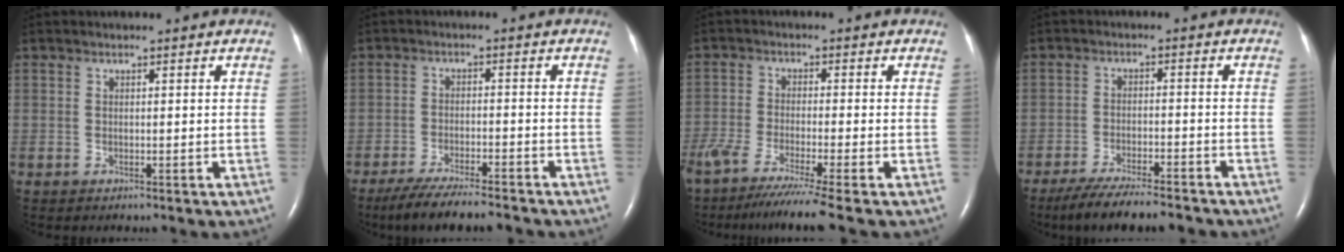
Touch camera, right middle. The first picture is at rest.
{"total": 10.3, "force": [-9.1, 0.9, 4.7], "torque": [-0.075, -0.021, -0.144]}
{"total": 11.6, "force": [-9.1, -1.2, 7.0], "torque": [-0.112, -0.044, -0.148]}
{"total": 11.6, "force": [-10.2, 1.5, 5.2], "torque": [-0.084, -0.014, -0.157]}